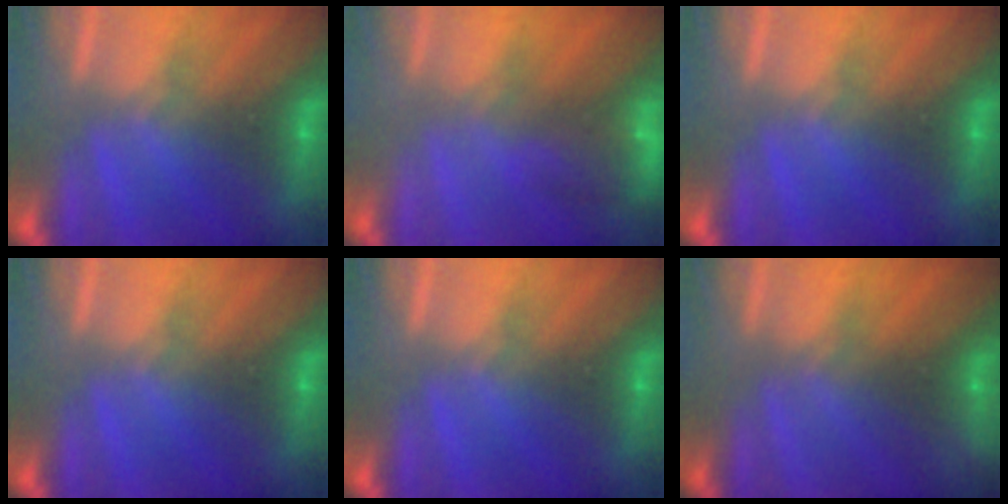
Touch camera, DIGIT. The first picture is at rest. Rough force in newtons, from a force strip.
{"total": 8.7}
{"total": 0.0}
{"total": 0.0}
{"total": 0.0}
{"total": 2.4}